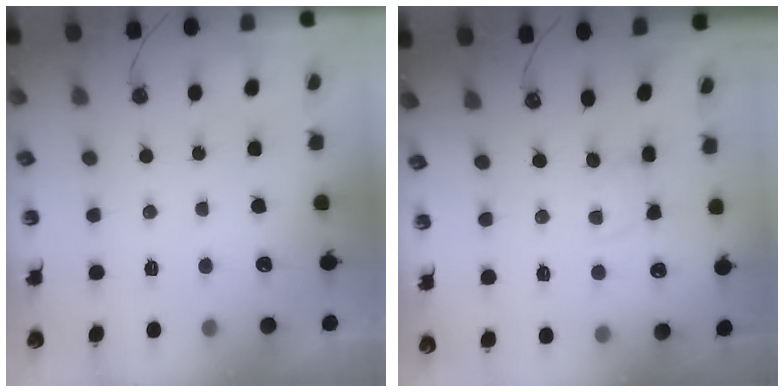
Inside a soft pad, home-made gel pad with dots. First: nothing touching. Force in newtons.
{"total": 1.4, "press": 1.4, "slide": 0.1}